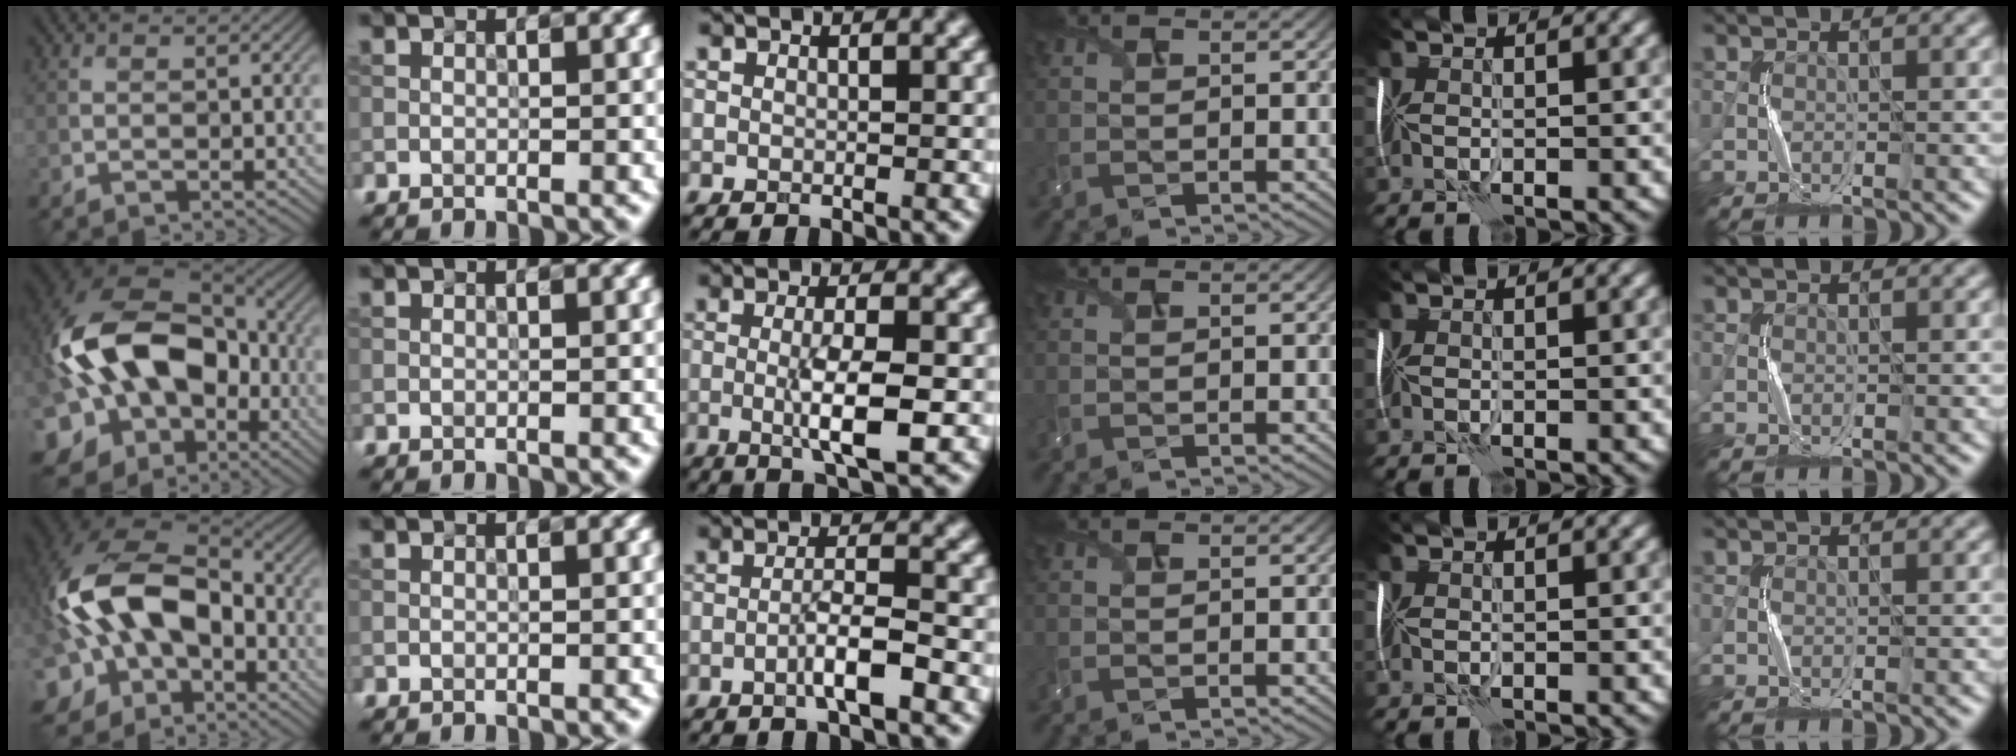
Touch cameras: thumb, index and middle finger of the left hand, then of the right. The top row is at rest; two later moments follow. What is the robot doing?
{"motion": "shake", "object": "handbell"}